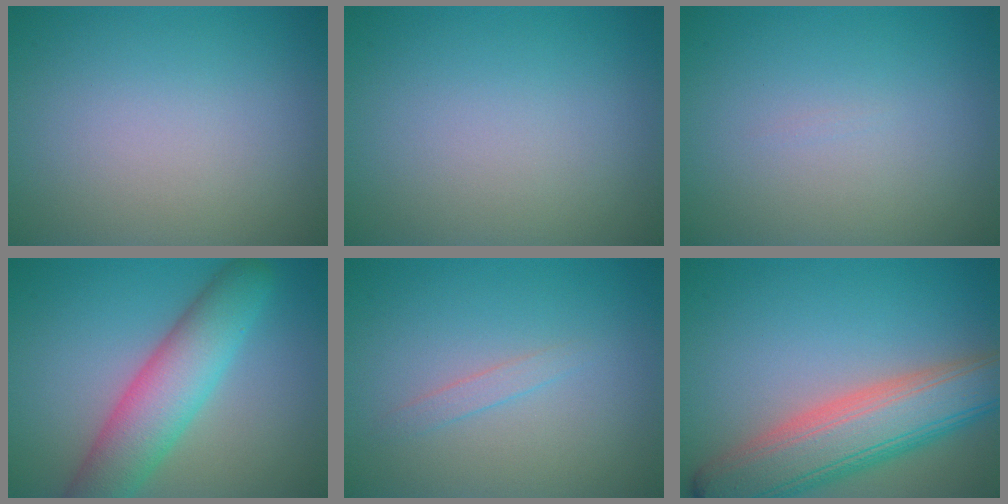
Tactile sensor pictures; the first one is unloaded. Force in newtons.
{"total": 0.0}
{"total": 0.0}
{"total": 6.9, "press": 6.9, "slide": 0.3}
{"total": 1.0, "press": 1.0, "slide": 0.1}
{"total": 8.7, "press": 8.7, "slide": 0.5}